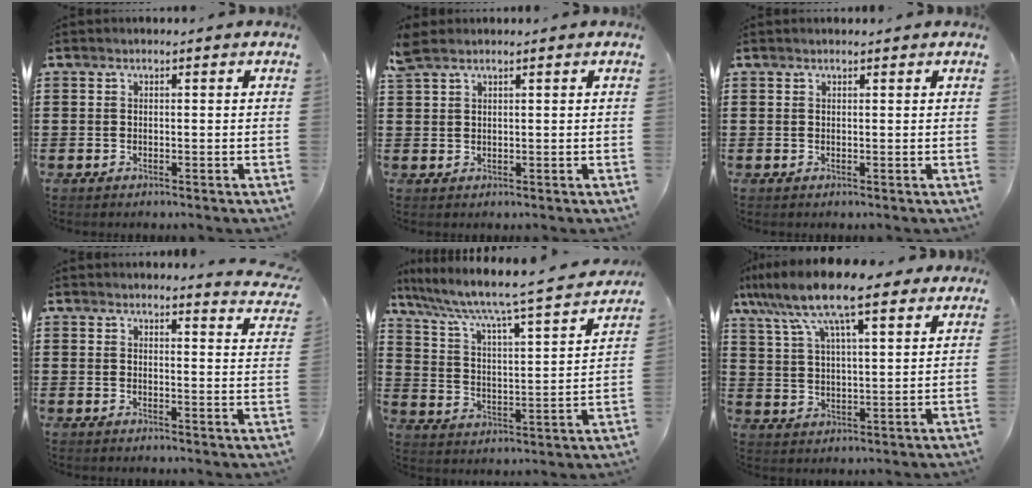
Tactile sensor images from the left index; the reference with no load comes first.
{"total": 2.2, "force": [1.8, 0.6, 1.1], "torque": [-0.026, 0.005, 0.033]}
{"total": 0.5, "force": [0.5, 0.1, 0.1], "torque": [-0.003, 0.000, 0.010]}
{"total": 2.9, "force": [2.9, -0.1, 0.6], "torque": [-0.007, -0.018, 0.049]}
{"total": 6.6, "force": [5.6, 0.1, 3.5], "torque": [-0.094, -0.047, 0.083]}
{"total": 12.1, "force": [8.7, 2.8, 7.9], "torque": [-0.177, -0.014, 0.153]}